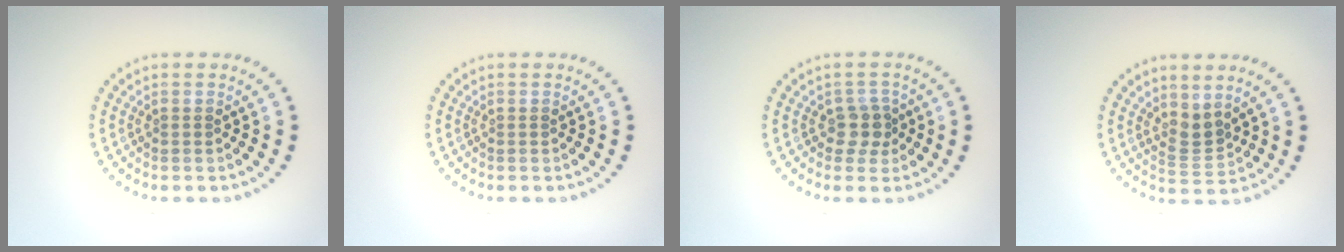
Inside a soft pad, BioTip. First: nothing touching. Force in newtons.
{"total": 0.0}
{"total": 2.1, "press": 1.6, "slide": 1.3}
{"total": 2.2, "press": 1.5, "slide": 1.6}